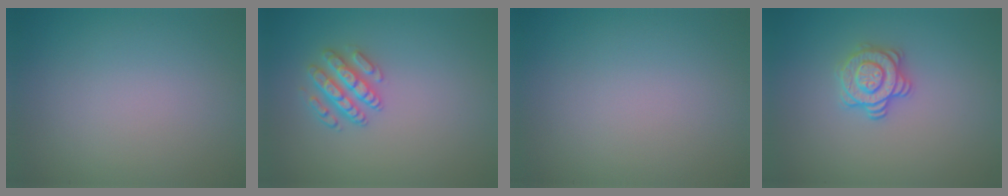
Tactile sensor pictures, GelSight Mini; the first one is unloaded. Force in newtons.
{"total": 2.9, "press": 2.9, "slide": 0.7}
{"total": 0.0}
{"total": 2.8, "press": 2.7, "slide": 0.9}